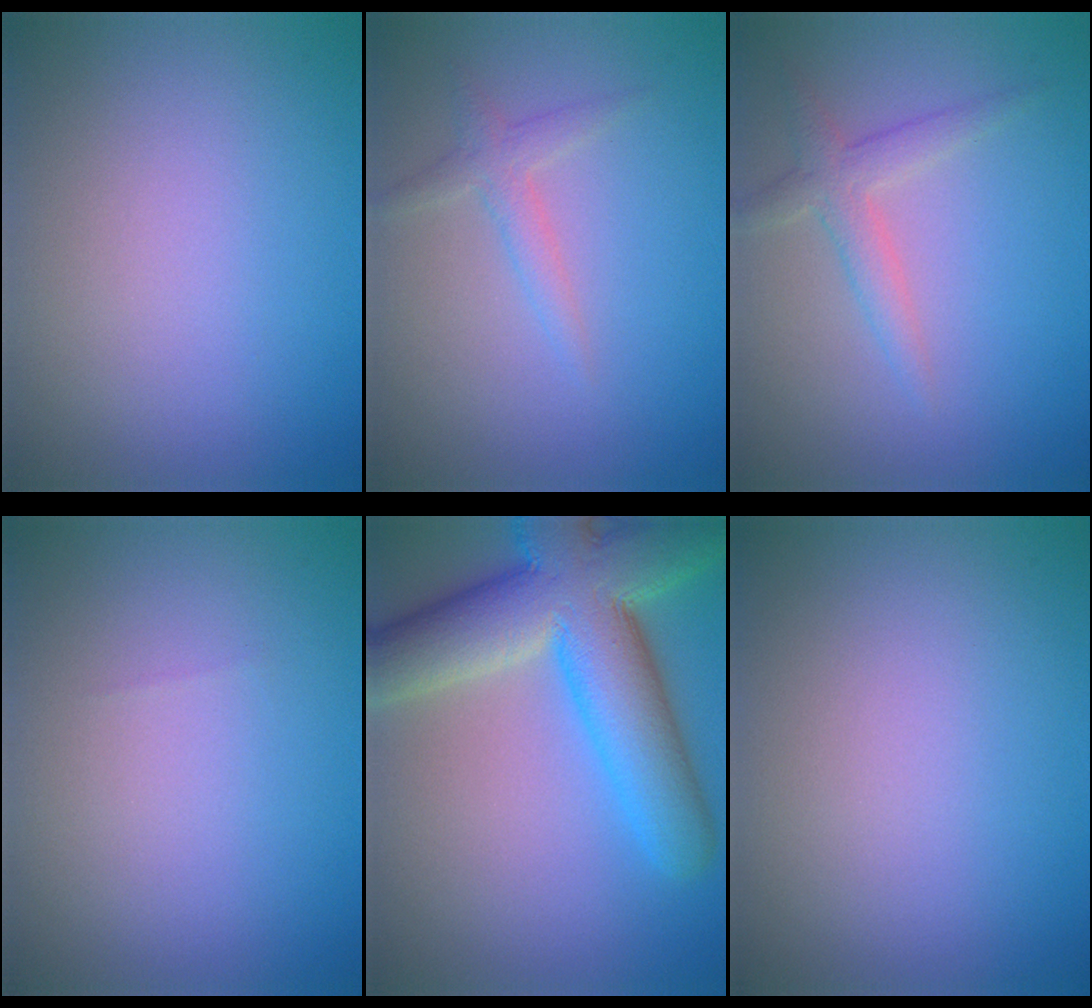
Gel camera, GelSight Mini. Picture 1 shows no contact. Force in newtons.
{"total": 1.8, "press": 1.8, "slide": 0.1}
{"total": 2.4, "press": 2.4, "slide": 0.1}
{"total": 0.0}
{"total": 11.7, "press": 11.6, "slide": 0.5}
{"total": 0.0}